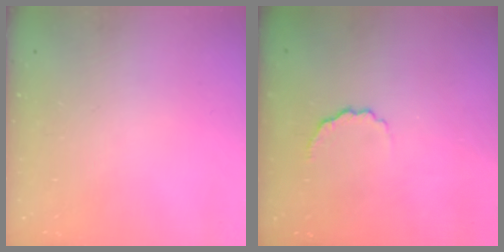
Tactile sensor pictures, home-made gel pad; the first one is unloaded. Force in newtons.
{"total": 4.0, "press": 3.9, "slide": 1.0}